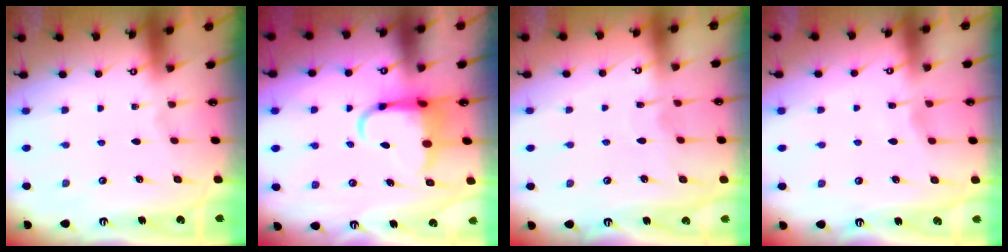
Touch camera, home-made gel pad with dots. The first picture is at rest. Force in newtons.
{"total": 6.9, "press": 6.6, "slide": 1.8}
{"total": 4.5, "press": 4.5, "slide": 0.4}
{"total": 2.2, "press": 2.2, "slide": 0.3}